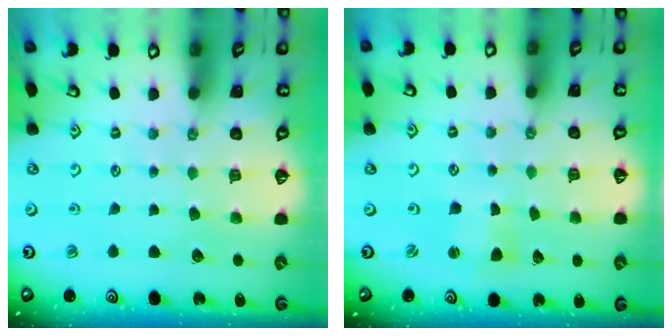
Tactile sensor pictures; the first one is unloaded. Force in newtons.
{"total": 1.7, "press": 1.6, "slide": 0.4}